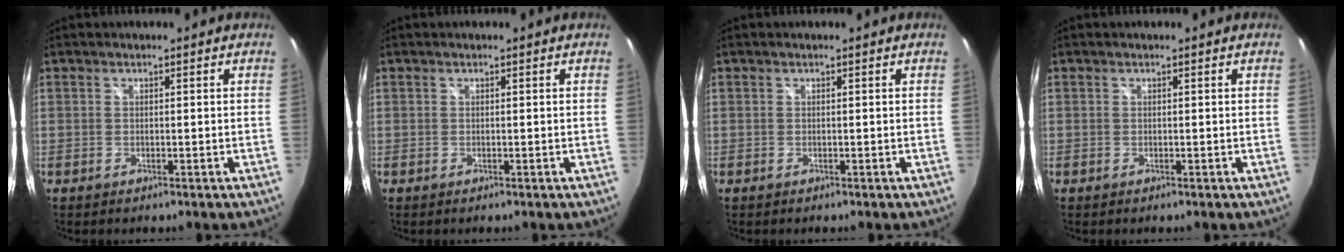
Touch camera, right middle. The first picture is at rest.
{"total": 0.0}
{"total": 0.0}
{"total": 0.0}